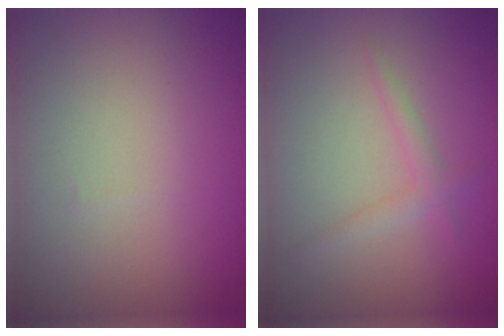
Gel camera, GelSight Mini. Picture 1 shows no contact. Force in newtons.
{"total": 1.4, "press": 1.4, "slide": 0.0}